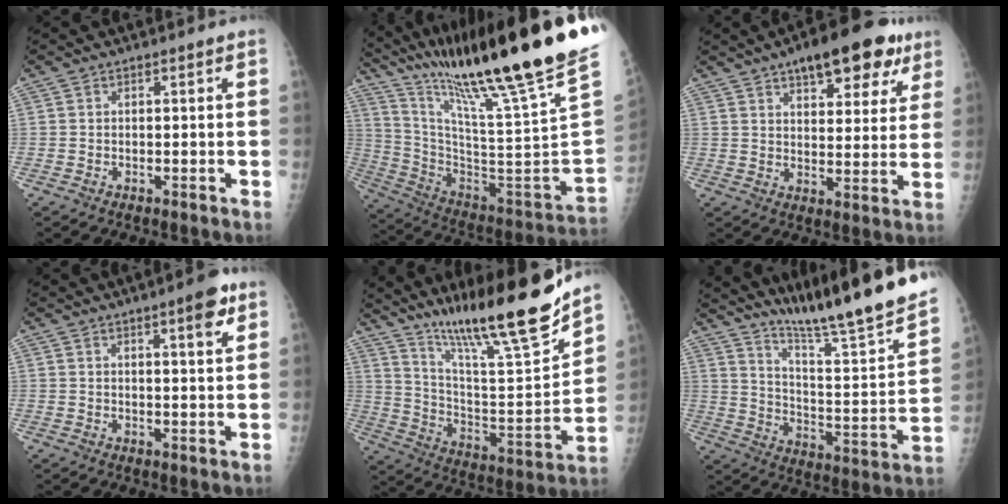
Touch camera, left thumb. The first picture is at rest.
{"total": 35.0, "force": [24.1, 1.3, 25.3], "torque": [-0.392, -0.122, 0.390]}
{"total": 16.8, "force": [10.1, 7.2, 11.3], "torque": [-0.113, -0.022, 0.139]}
{"total": 5.7, "force": [3.3, 1.1, 4.5], "torque": [-0.056, -0.015, 0.043]}
{"total": 25.2, "force": [18.9, 3.0, 16.4], "torque": [-0.245, -0.083, 0.319]}
{"total": 25.3, "force": [20.5, 1.0, 14.9], "torque": [-0.214, -0.121, 0.313]}